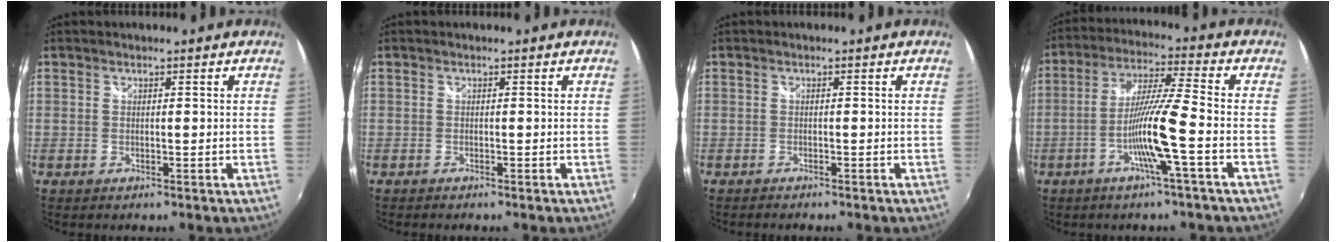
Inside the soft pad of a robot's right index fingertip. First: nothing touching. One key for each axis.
{"total": 0.0}
{"total": 0.9, "fx": -0.9, "fy": 0.0, "fz": 0.2, "tx": -0.010, "ty": -0.009, "tz": -0.019}
{"total": 10.3, "fx": -4.0, "fy": -1.3, "fz": 9.4, "tx": -0.187, "ty": -0.001, "tz": -0.079}